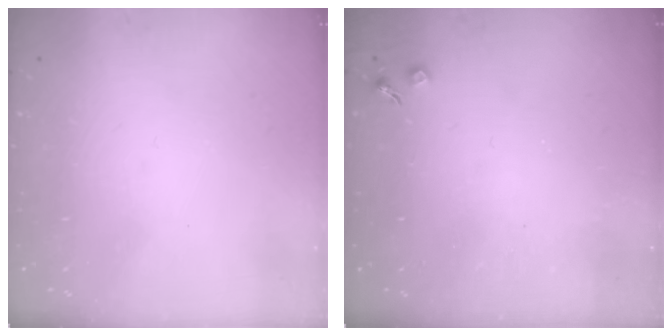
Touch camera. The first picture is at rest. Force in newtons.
{"total": 2.7, "press": 2.6, "slide": 0.4}